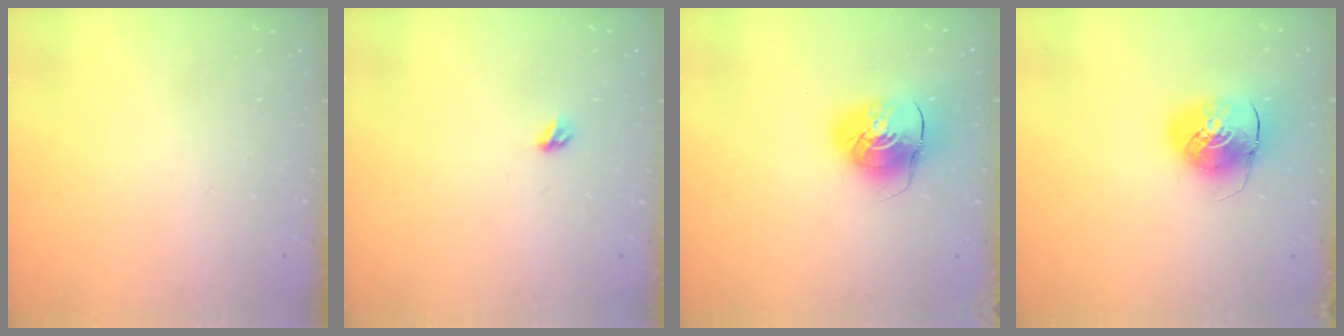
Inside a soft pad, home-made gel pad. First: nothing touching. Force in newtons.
{"total": 3.5, "press": 3.4, "slide": 0.7}
{"total": 10.2, "press": 10.1, "slide": 1.3}
{"total": 9.6, "press": 9.4, "slide": 1.7}